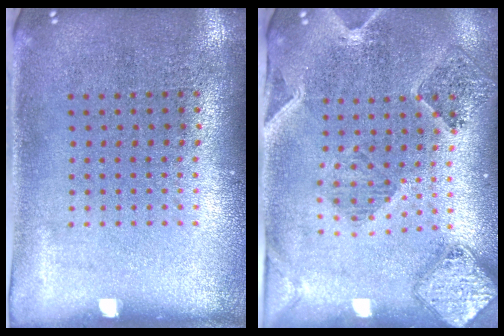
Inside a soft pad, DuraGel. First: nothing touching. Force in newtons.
{"total": 1.6, "press": 1.5, "slide": 0.4}